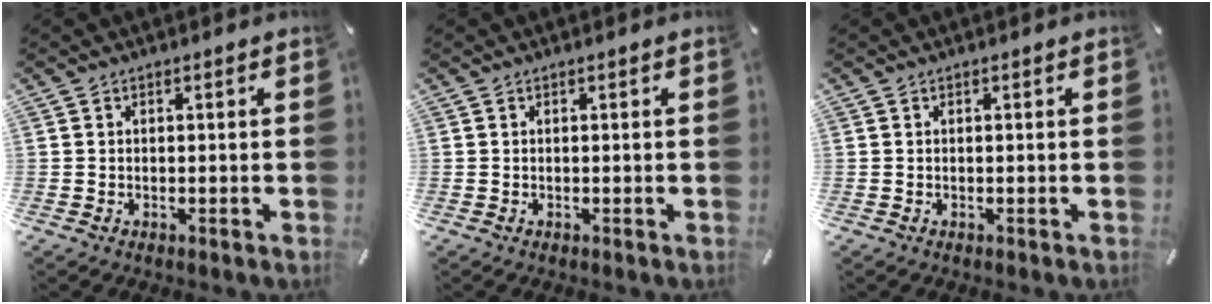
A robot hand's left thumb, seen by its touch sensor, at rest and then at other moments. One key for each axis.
{"total": 0.0}
{"total": 0.0}